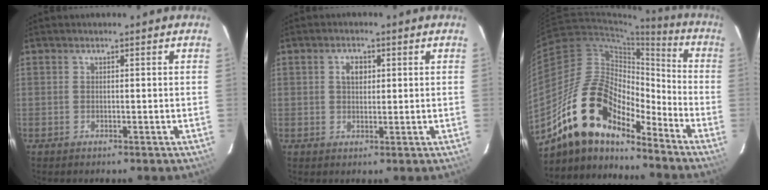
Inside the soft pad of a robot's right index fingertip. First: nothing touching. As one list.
[{"total": 2.9, "force": [0.8, 2.0, 2.0], "torque": [-0.031, 0.008, 0.014]}, {"total": 17.9, "force": [-13.8, 7.2, 8.8], "torque": [-0.156, 0.009, -0.260]}]